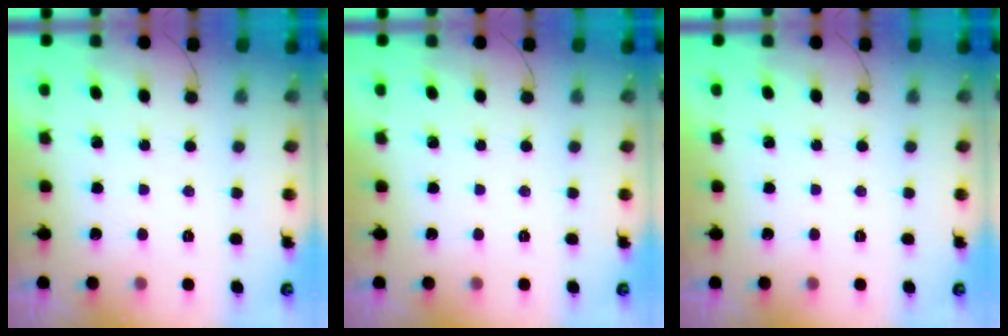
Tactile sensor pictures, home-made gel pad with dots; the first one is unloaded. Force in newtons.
{"total": 0.0}
{"total": 0.0}